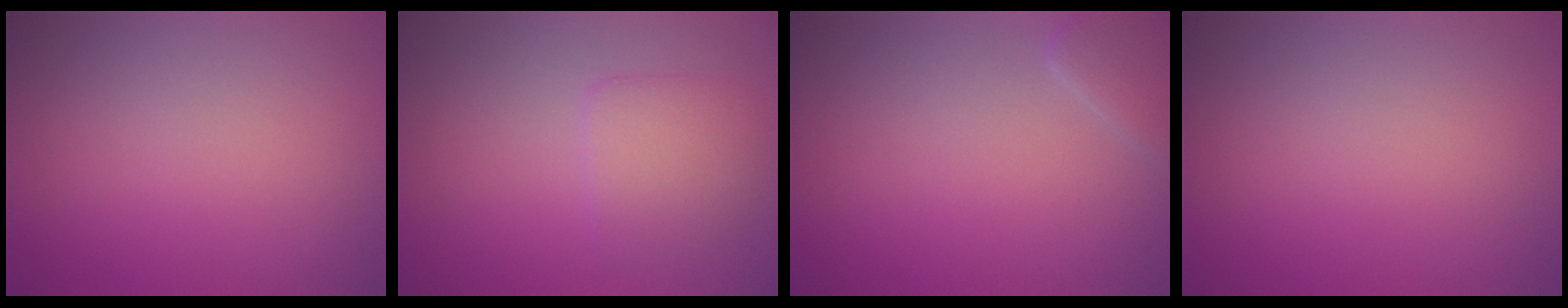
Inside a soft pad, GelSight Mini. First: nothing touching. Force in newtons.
{"total": 2.5, "press": 2.5, "slide": 0.4}
{"total": 1.9, "press": 1.9, "slide": 0.1}
{"total": 0.0}